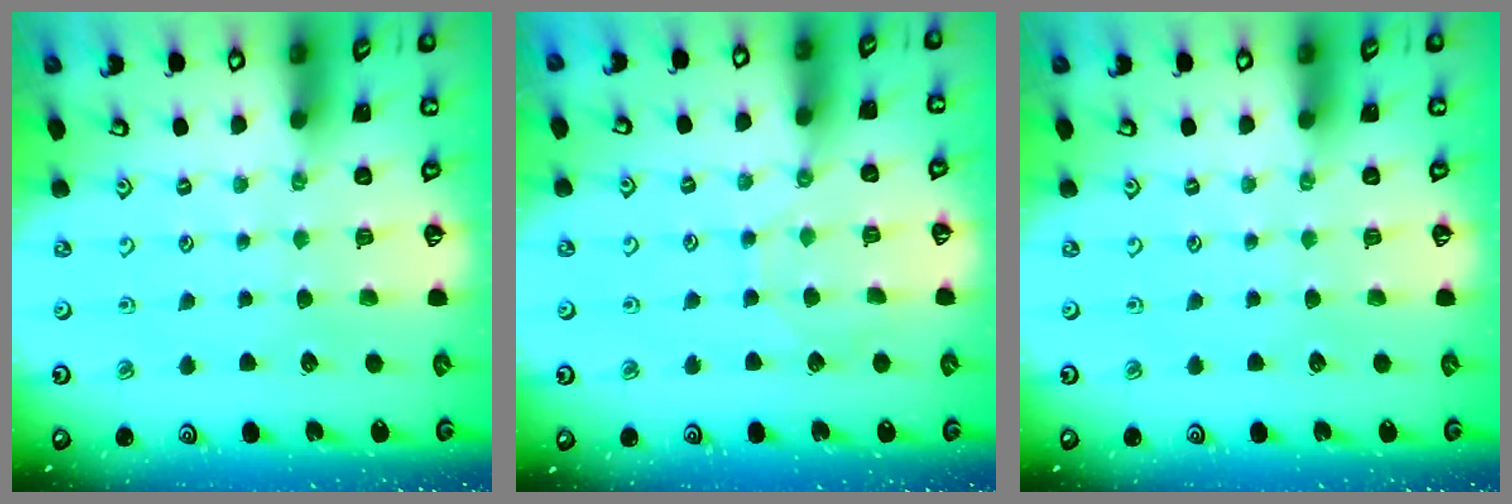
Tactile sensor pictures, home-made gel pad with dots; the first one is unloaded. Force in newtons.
{"total": 3.0, "press": 2.9, "slide": 0.4}
{"total": 0.0}